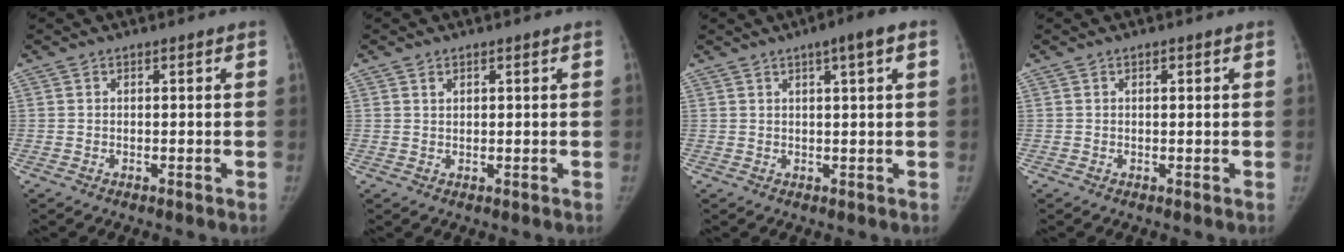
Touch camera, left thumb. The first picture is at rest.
{"total": 1.3, "force": [0.8, 0.8, 0.6], "torque": [-0.003, -0.005, 0.015]}
{"total": 5.1, "force": [2.4, 0.7, 4.4], "torque": [-0.062, 0.006, 0.031]}
{"total": 0.9, "force": [0.5, 0.4, 0.7], "torque": [-0.008, 0.000, 0.007]}